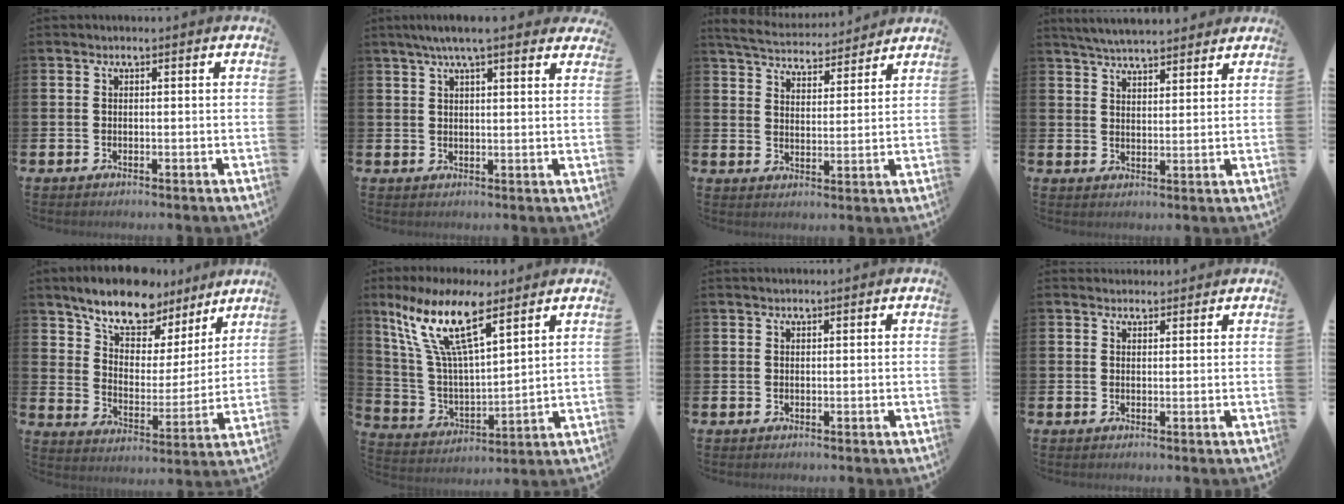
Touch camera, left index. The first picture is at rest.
{"total": 5.7, "force": [4.8, 0.8, 2.9], "torque": [-0.056, -0.010, 0.083]}
{"total": 5.5, "force": [5.4, 0.9, 0.7], "torque": [-0.038, -0.036, 0.095]}
{"total": 5.0, "force": [4.9, 0.6, 0.8], "torque": [-0.028, -0.022, 0.088]}
{"total": 10.6, "force": [9.2, 4.1, 3.3], "torque": [-0.094, -0.058, 0.161]}
{"total": 12.9, "force": [8.8, 3.8, 8.7], "torque": [-0.196, -0.023, 0.156]}
{"total": 0.7, "force": [0.7, 0.0, 0.1], "torque": [0.009, -0.003, 0.010]}
{"total": 1.9, "force": [1.8, 0.6, -0.1], "torque": [0.010, -0.008, 0.031]}